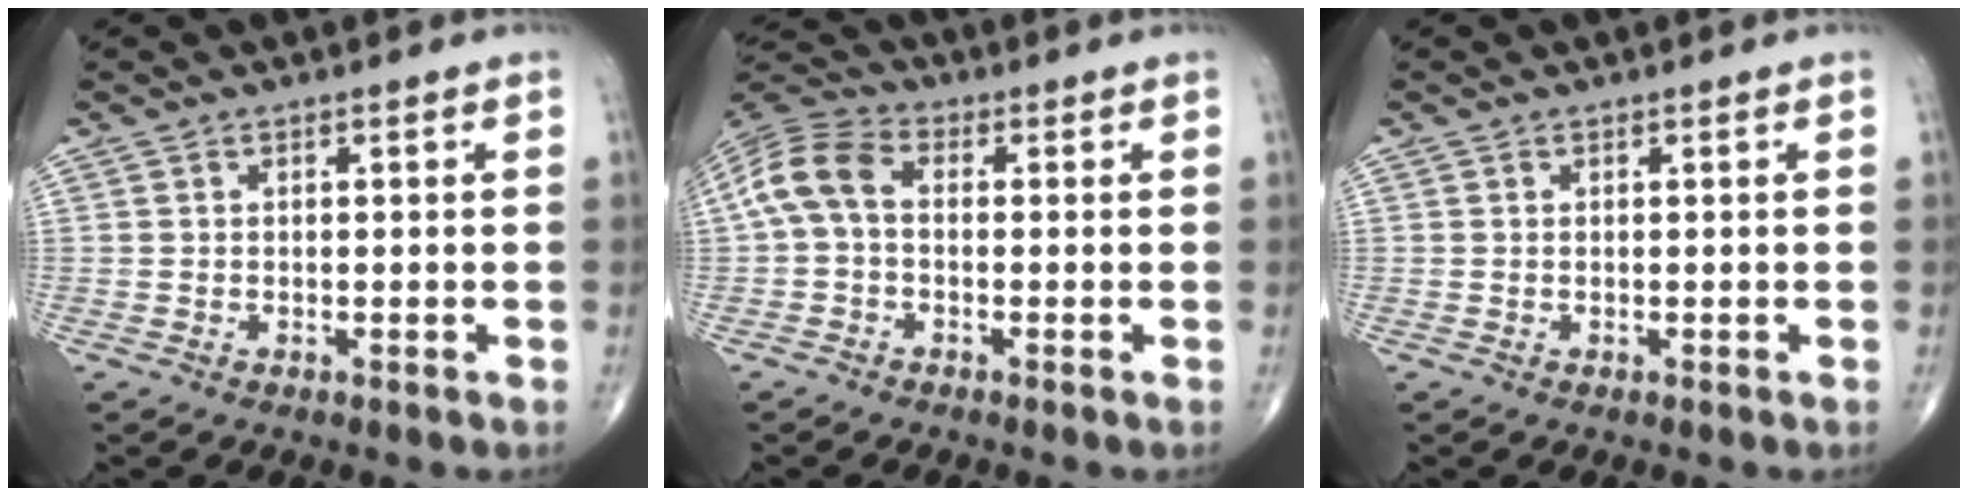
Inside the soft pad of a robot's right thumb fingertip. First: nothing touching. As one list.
[{"total": 8.4, "force": [0.0, 5.3, 6.4], "torque": [-0.132, 0.026, -0.014]}, {"total": 0.0}]